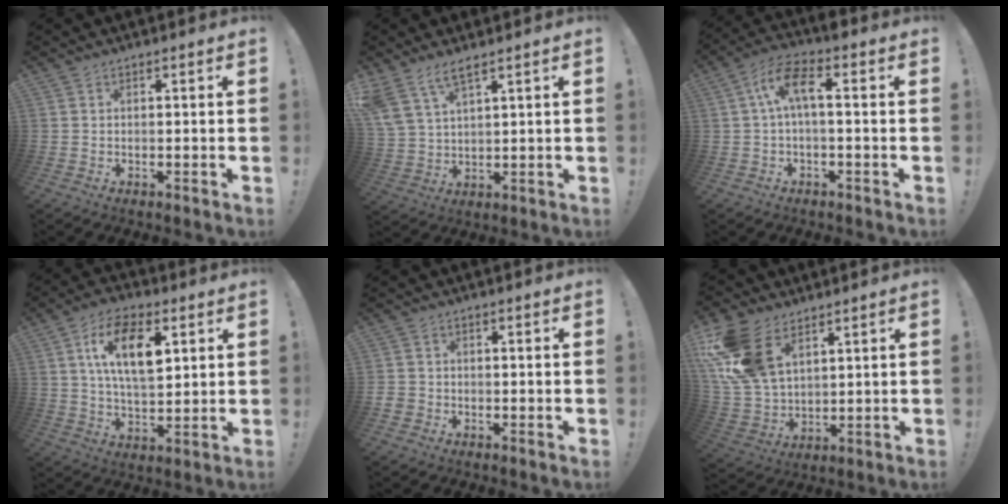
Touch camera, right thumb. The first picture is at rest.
{"total": 7.5, "force": [5.5, 2.6, 4.3], "torque": [-0.091, -0.022, 0.111]}
{"total": 9.1, "force": [1.1, 2.9, 8.6], "torque": [-0.174, 0.008, 0.020]}
{"total": 14.8, "force": [4.9, 7.5, 11.8], "torque": [-0.200, 0.004, 0.085]}
{"total": 2.4, "force": [-1.2, 1.9, 0.8], "torque": [-0.015, 0.008, -0.020]}
{"total": 16.9, "force": [8.1, 10.5, 10.5], "torque": [-0.218, -0.037, 0.156]}